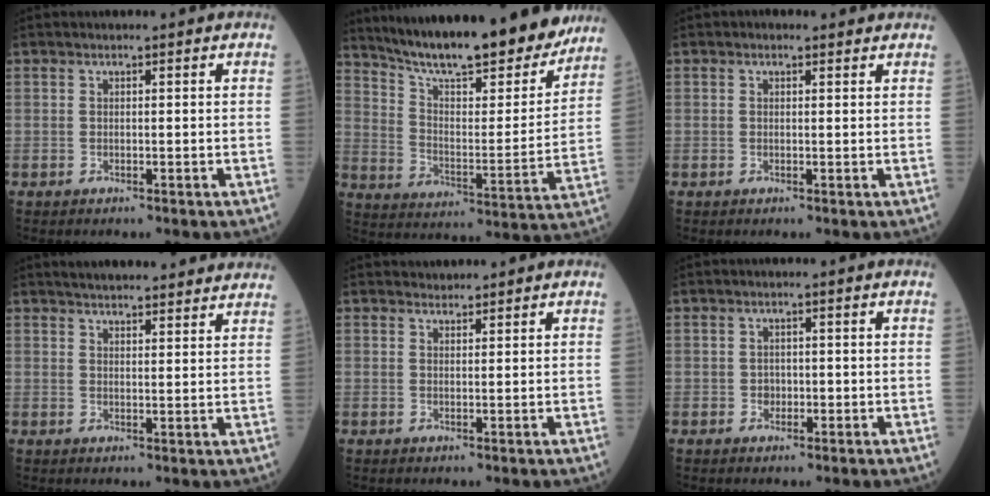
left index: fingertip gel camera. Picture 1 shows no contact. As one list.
[{"total": 23.4, "force": [20.4, 3.6, 11.0], "torque": [-0.176, -0.036, 0.289]}, {"total": 0.6, "force": [0.4, 0.5, 0.1], "torque": [-0.005, -0.003, -0.003]}, {"total": 14.9, "force": [13.8, 2.1, 5.3], "torque": [-0.065, 0.021, 0.169]}, {"total": 1.2, "force": [1.1, 0.2, -0.4], "torque": [0.000, 0.008, 0.023]}, {"total": 1.4, "force": [-0.9, 1.0, 0.3], "torque": [-0.004, -0.003, -0.014]}]